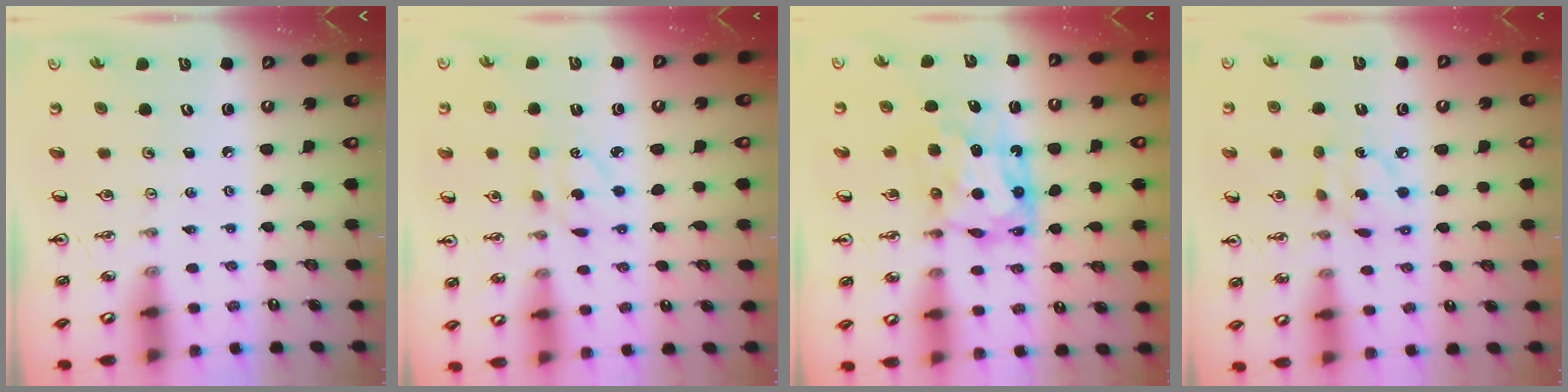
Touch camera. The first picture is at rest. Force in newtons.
{"total": 3.4, "press": 3.3, "slide": 0.7}
{"total": 7.7, "press": 7.7, "slide": 0.8}
{"total": 5.9, "press": 5.9, "slide": 0.2}